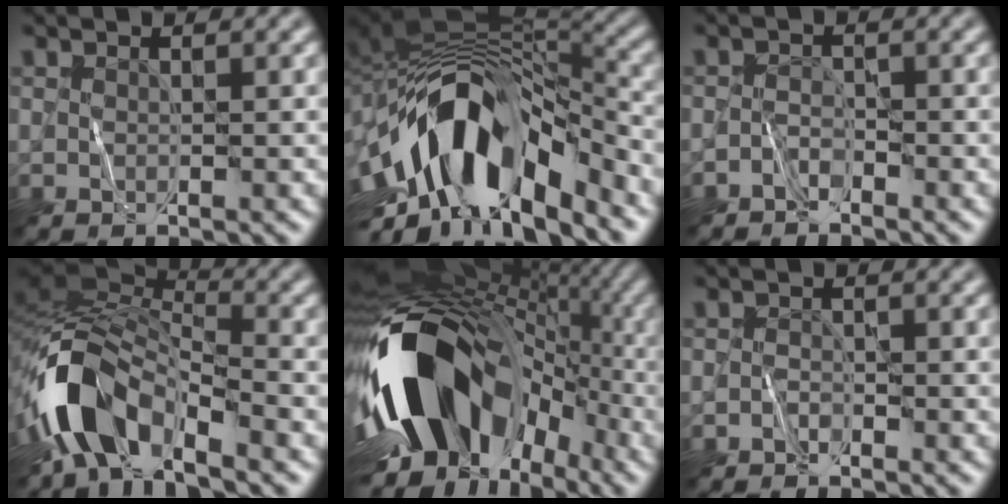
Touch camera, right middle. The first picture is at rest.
{"total": 14.1, "force": [-5.1, 7.0, 11.1], "torque": [-0.186, 0.010, -0.086]}
{"total": 1.4, "force": [-1.3, 0.6, 0.3], "torque": [-0.005, 0.011, -0.027]}
{"total": 9.0, "force": [-5.4, 4.0, 6.0], "torque": [-0.114, 0.008, -0.114]}
{"total": 15.6, "force": [-3.7, 10.4, 11.1], "torque": [-0.190, 0.014, -0.075]}
{"total": 0.8, "force": [-0.8, 0.3, 0.0], "torque": [0.001, 0.009, -0.015]}